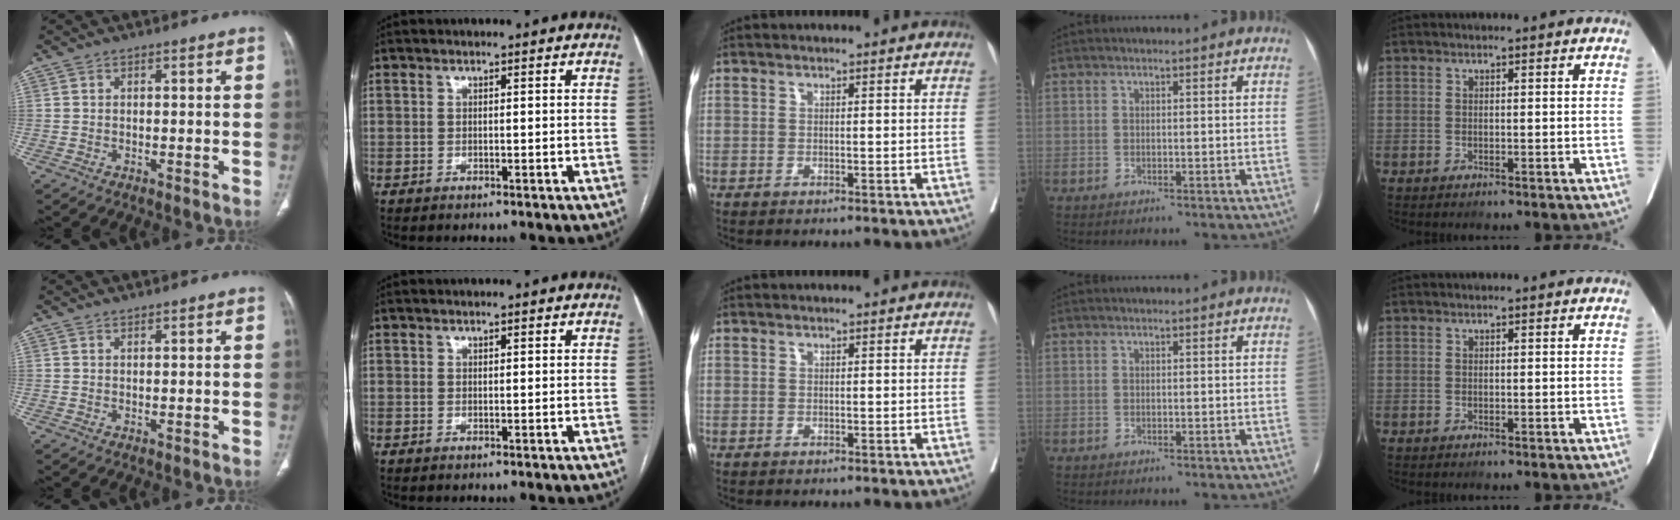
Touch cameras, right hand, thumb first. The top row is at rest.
{"thumb": {"total": 0.6, "force": [0.6, 0.1, 0.1], "torque": [-0.001, -0.005, 0.011]}, "index": {"total": 0.5, "force": [0.3, 0.1, 0.4], "torque": [-0.010, 0.001, 0.005]}}